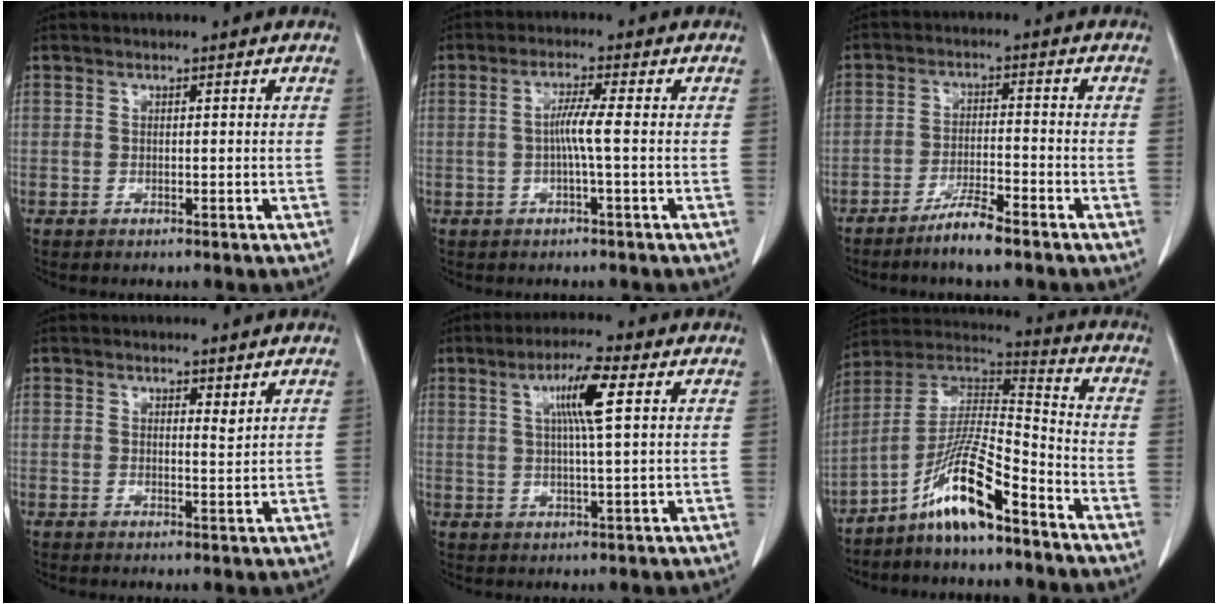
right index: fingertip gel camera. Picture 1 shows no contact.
{"total": 3.6, "force": [-0.4, -0.5, 3.5], "torque": [-0.068, 0.004, -0.006]}
{"total": 5.3, "force": [-4.1, 0.1, 3.4], "torque": [-0.064, -0.008, -0.078]}
{"total": 1.4, "force": [1.1, 0.4, 0.8], "torque": [-0.013, -0.010, 0.017]}
{"total": 6.9, "force": [2.3, -0.2, 6.5], "torque": [-0.118, 0.004, 0.039]}
{"total": 12.5, "force": [-8.1, 1.4, 9.4], "torque": [-0.185, 0.011, -0.154]}